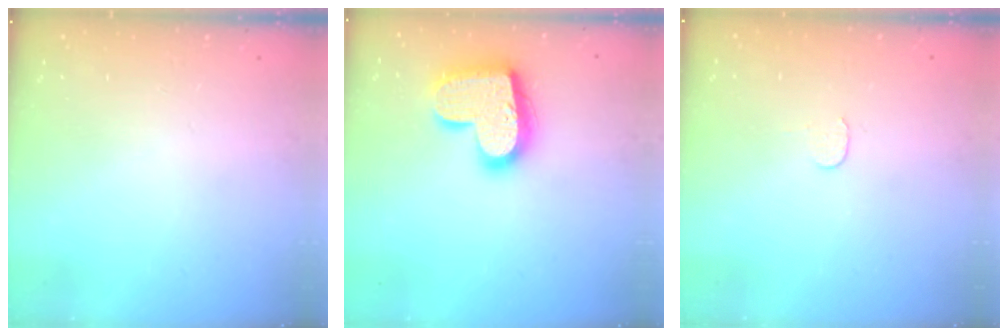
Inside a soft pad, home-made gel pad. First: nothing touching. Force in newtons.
{"total": 20.0, "press": 20.0, "slide": 1.2}
{"total": 3.7, "press": 3.7, "slide": 0.3}